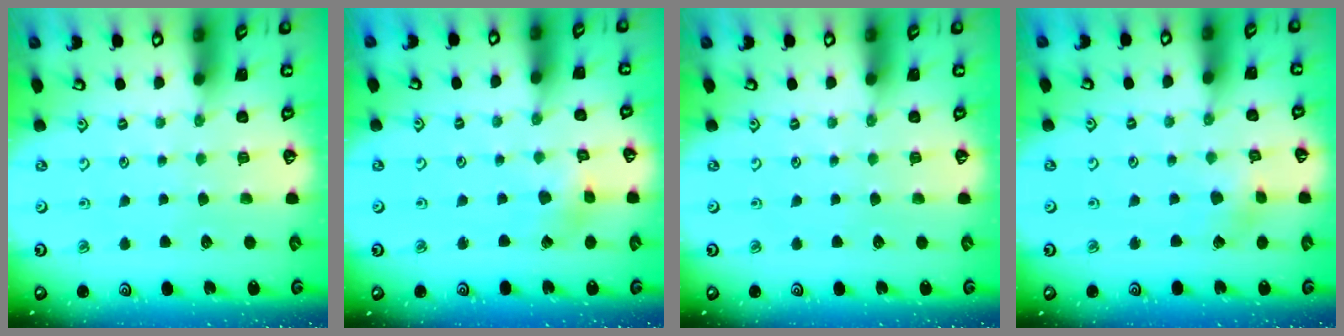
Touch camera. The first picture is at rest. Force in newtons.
{"total": 2.7, "press": 2.6, "slide": 0.3}
{"total": 0.0}
{"total": 2.5, "press": 2.5, "slide": 0.3}